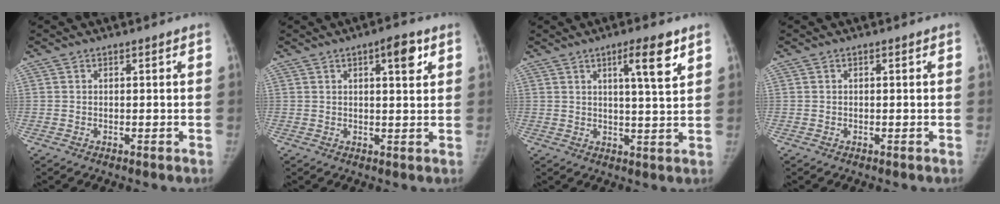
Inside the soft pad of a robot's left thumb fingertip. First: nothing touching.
{"total": 5.2, "force": [2.3, 1.6, 4.3], "torque": [-0.052, -0.007, 0.031]}
{"total": 7.1, "force": [3.8, 0.8, 6.0], "torque": [-0.090, -0.022, 0.060]}
{"total": 0.0}